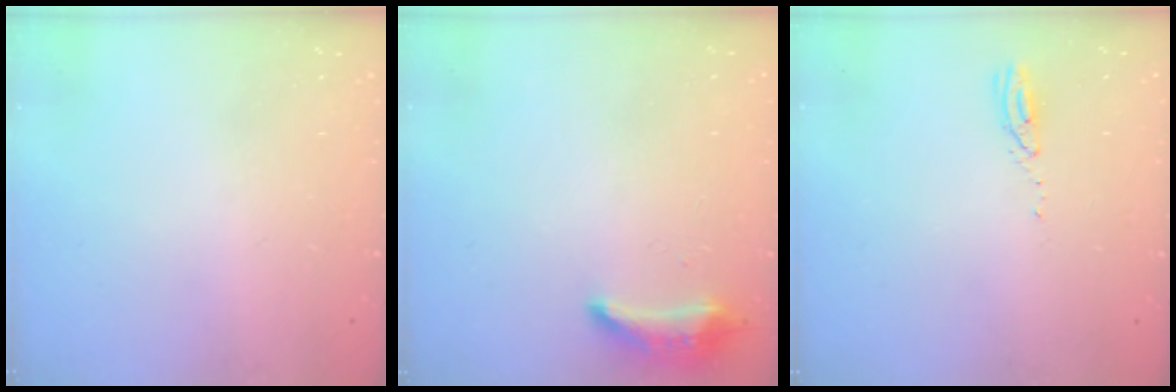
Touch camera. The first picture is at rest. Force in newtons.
{"total": 10.1, "press": 9.0, "slide": 4.6}
{"total": 3.0, "press": 2.9, "slide": 0.3}